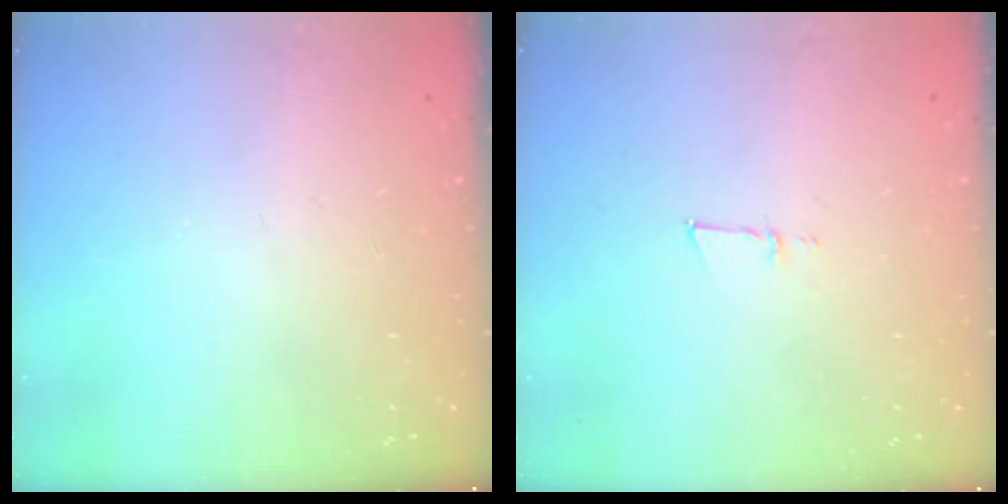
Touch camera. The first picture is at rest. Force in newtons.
{"total": 4.2, "press": 4.0, "slide": 1.1}